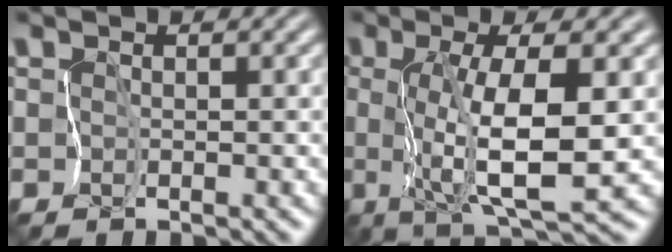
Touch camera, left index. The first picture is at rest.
{"total": 6.5, "force": [0.1, 0.9, 6.4], "torque": [-0.111, -0.007, 0.006]}